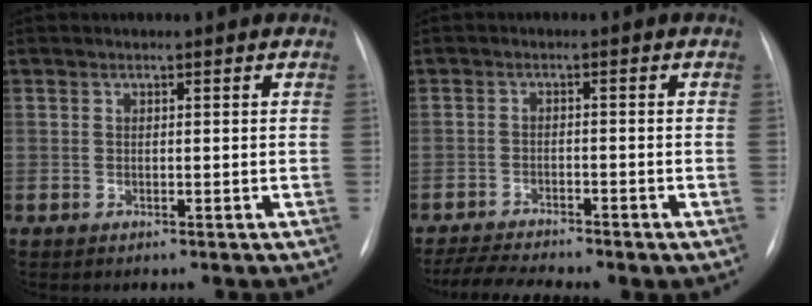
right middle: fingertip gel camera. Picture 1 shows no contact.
{"total": 6.5, "force": [-5.7, 0.6, 3.1], "torque": [-0.060, -0.011, -0.092]}